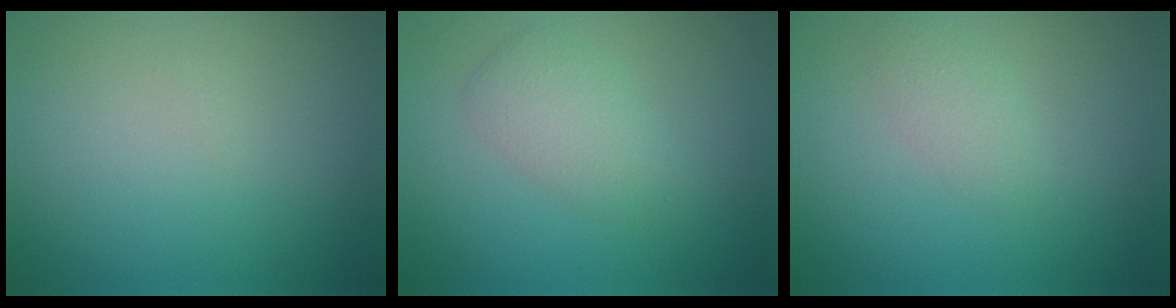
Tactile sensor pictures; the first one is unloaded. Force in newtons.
{"total": 2.7, "press": 2.7, "slide": 0.1}
{"total": 1.7, "press": 1.7, "slide": 0.1}